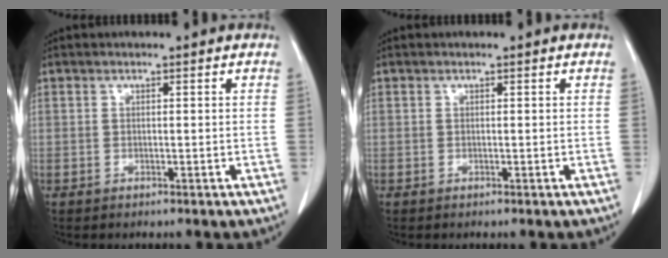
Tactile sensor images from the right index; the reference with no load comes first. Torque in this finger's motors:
{"motor_torque": [0.00, 0.00, 0.00, 0.00]}